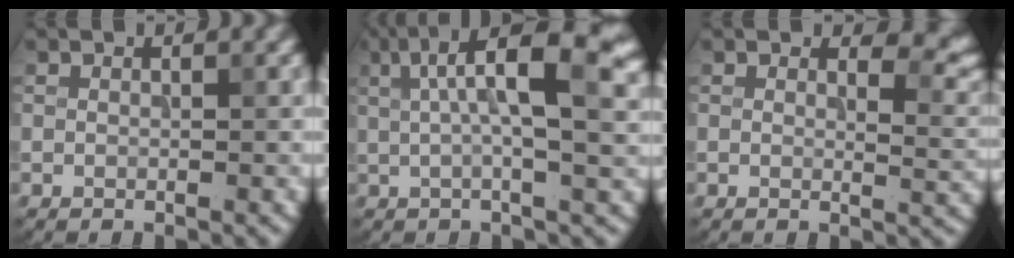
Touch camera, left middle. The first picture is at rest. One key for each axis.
{"total": 10.4, "fx": 3.0, "fy": 3.0, "fz": 9.4, "tx": -0.132, "ty": 0.015, "tz": 0.039}
{"total": 3.3, "fx": 1.9, "fy": 1.2, "fz": 2.3, "tx": -0.029, "ty": -0.005, "tz": 0.027}